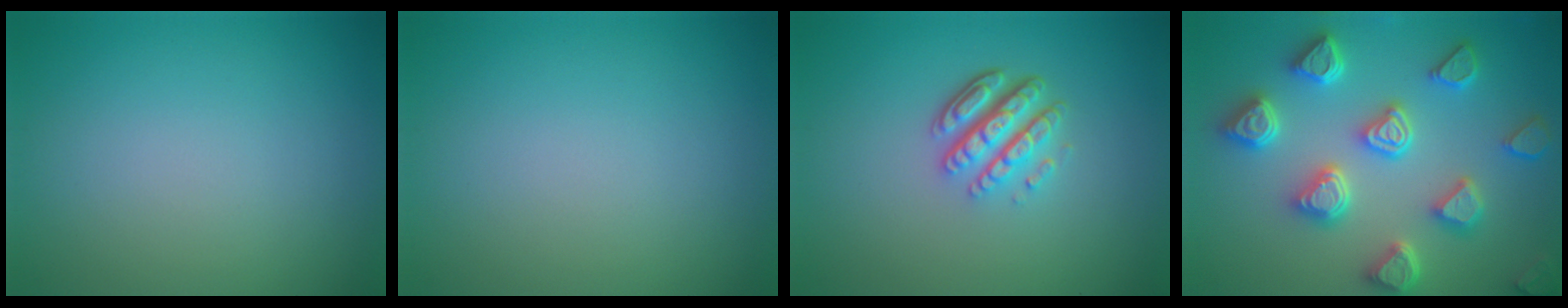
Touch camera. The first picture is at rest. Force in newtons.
{"total": 0.0}
{"total": 4.7, "press": 3.4, "slide": 3.2}
{"total": 6.6, "press": 6.0, "slide": 2.7}